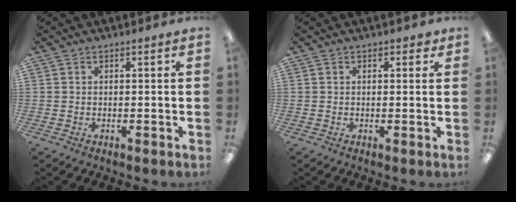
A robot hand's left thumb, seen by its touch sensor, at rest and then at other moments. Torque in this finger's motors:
{"motor_torque": [0.08, 0.09, 0.04, 0.08, 0.01]}